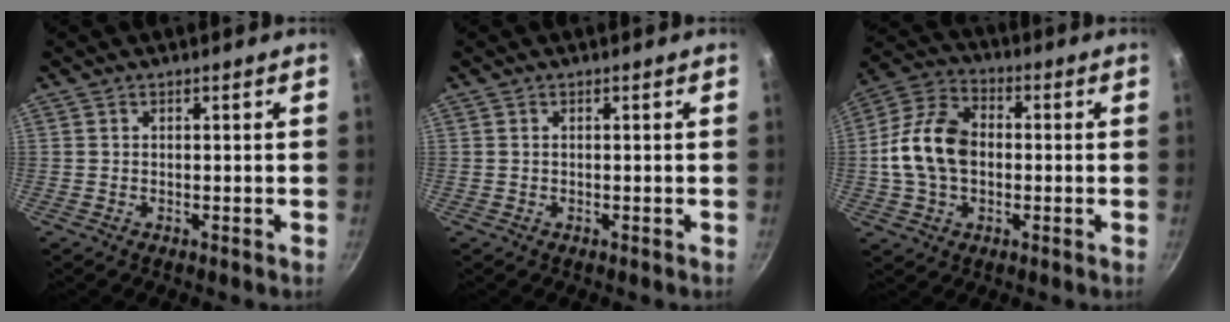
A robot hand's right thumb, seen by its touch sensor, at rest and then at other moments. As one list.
[{"total": 0.0}, {"total": 13.7, "force": [-0.4, 9.5, 9.8], "torque": [-0.164, 0.028, -0.022]}]